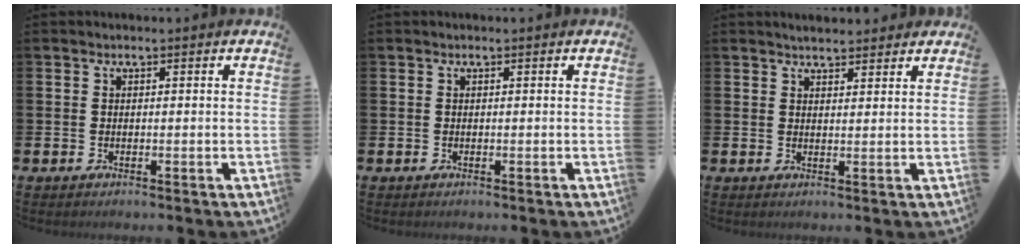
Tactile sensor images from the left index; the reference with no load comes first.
{"total": 0.0}
{"total": 2.9, "force": [2.8, 0.7, 0.2], "torque": [0.000, -0.010, 0.049]}